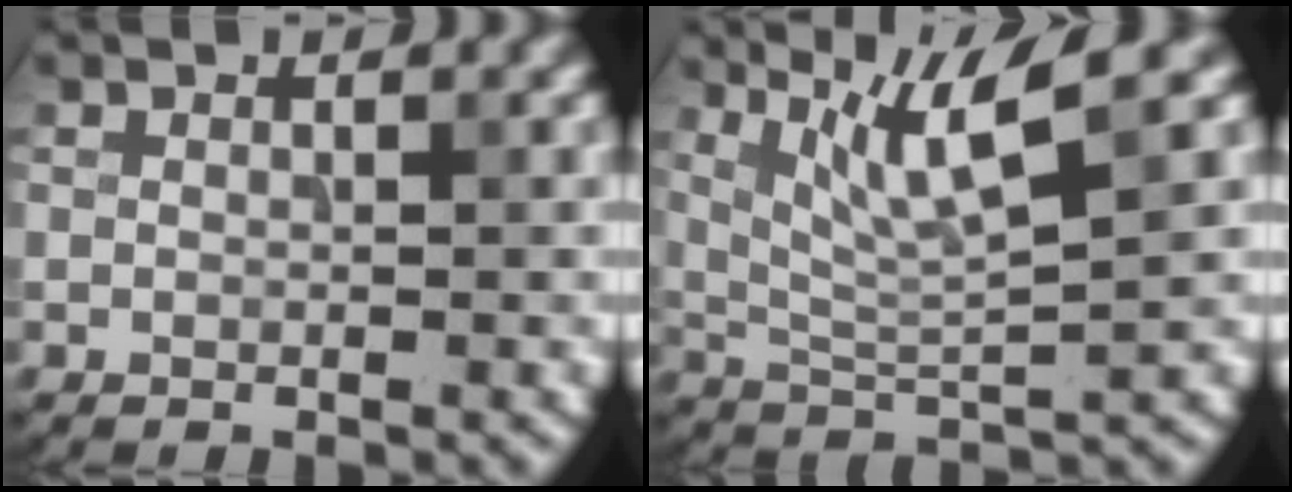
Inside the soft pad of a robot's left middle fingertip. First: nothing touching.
{"total": 5.8, "force": [2.9, 0.9, 5.0], "torque": [-0.098, 0.002, 0.062]}